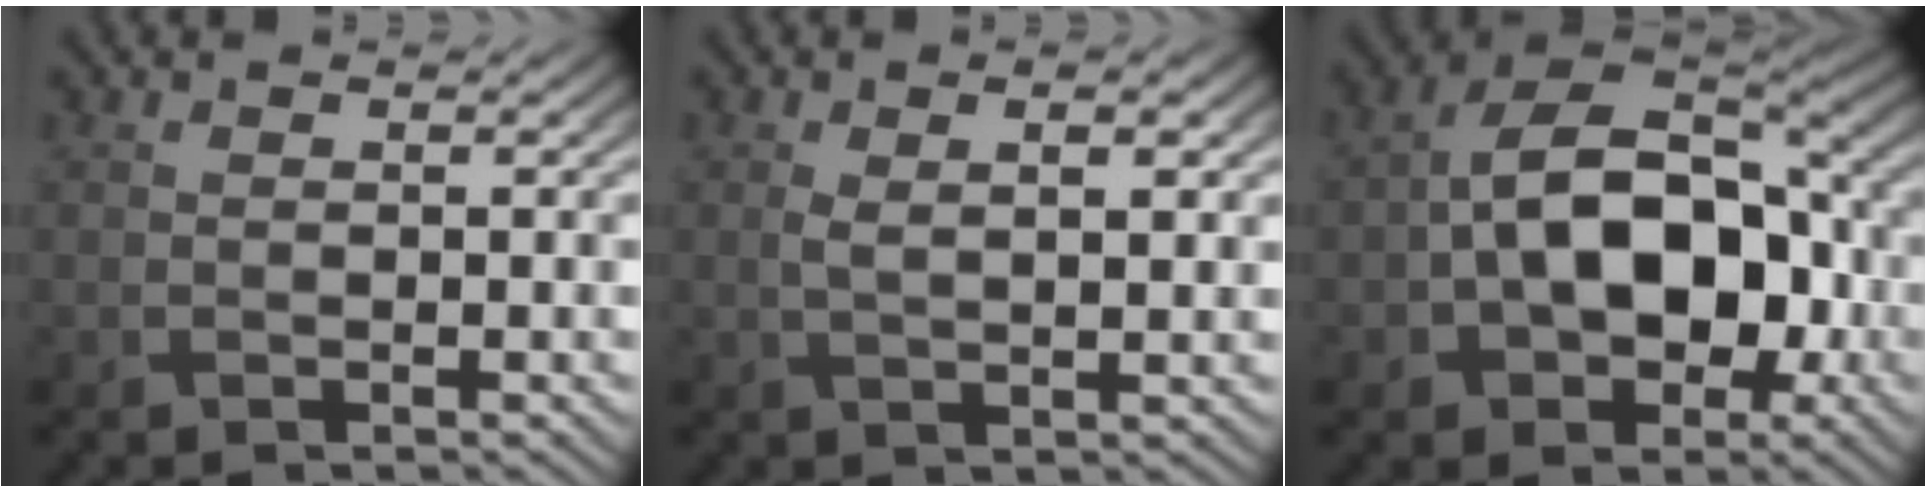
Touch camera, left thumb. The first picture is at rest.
{"total": 3.2, "force": [1.1, 0.8, 3.0], "torque": [-0.056, 0.002, 0.023]}
{"total": 13.6, "force": [-1.3, 8.9, 10.2], "torque": [-0.185, 0.007, -0.025]}